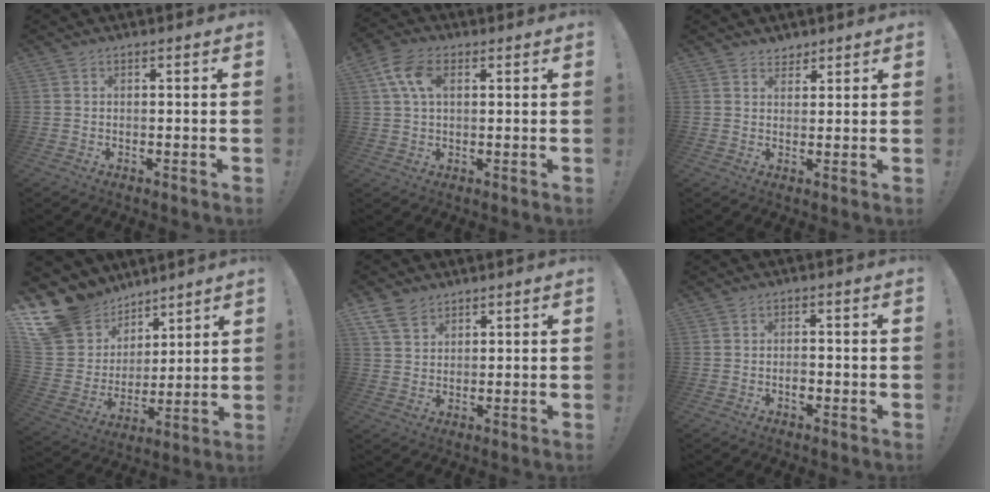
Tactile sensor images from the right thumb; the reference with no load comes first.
{"total": 9.6, "force": [3.0, 5.8, 7.0], "torque": [-0.148, 0.009, 0.059]}
{"total": 2.9, "force": [2.5, 1.6, 0.2], "torque": [0.012, -0.018, 0.044]}
{"total": 17.6, "force": [11.0, 12.7, 5.2], "torque": [-0.102, -0.080, 0.239]}
{"total": 6.1, "force": [4.5, 3.5, 2.2], "torque": [-0.043, -0.021, 0.089]}
{"total": 2.2, "force": [-1.1, 1.3, 1.4], "torque": [-0.014, 0.001, -0.020]}